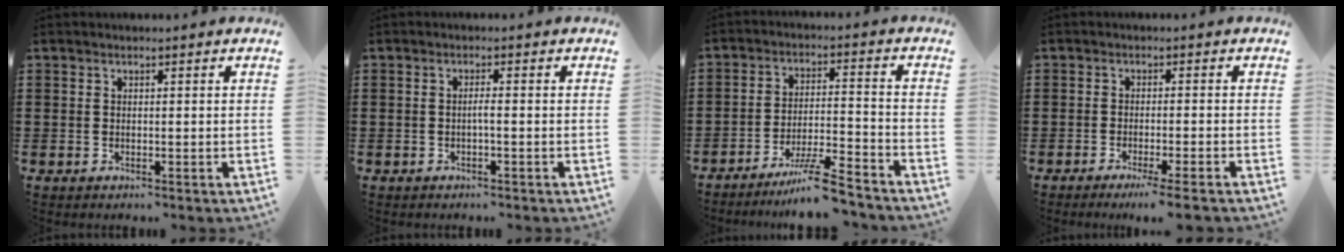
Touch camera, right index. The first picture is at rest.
{"total": 1.1, "force": [-0.5, 0.0, 1.0], "torque": [-0.020, -0.003, -0.009]}
{"total": 8.0, "force": [-6.6, 0.4, 4.4], "torque": [-0.080, 0.001, -0.126]}
{"total": 3.0, "force": [-2.3, -0.5, 1.8], "torque": [-0.028, -0.008, -0.042]}